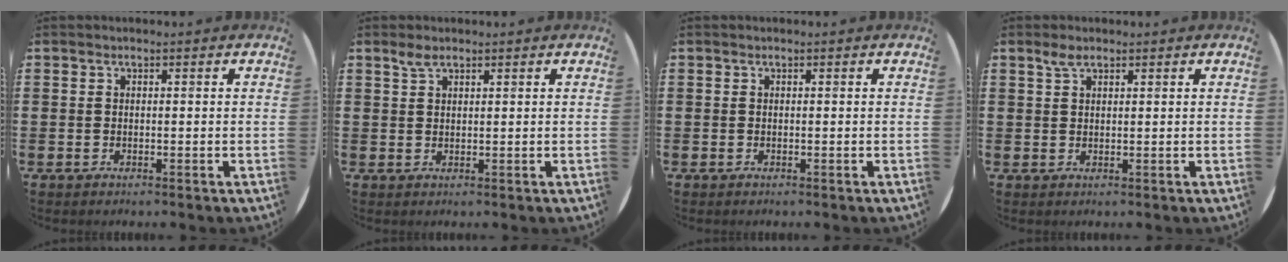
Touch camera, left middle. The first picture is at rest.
{"total": 1.7, "force": [1.3, 0.6, 0.9], "torque": [-0.020, 0.003, 0.023]}
{"total": 0.0}
{"total": 1.8, "force": [1.2, 0.7, 1.1], "torque": [-0.024, 0.004, 0.022]}